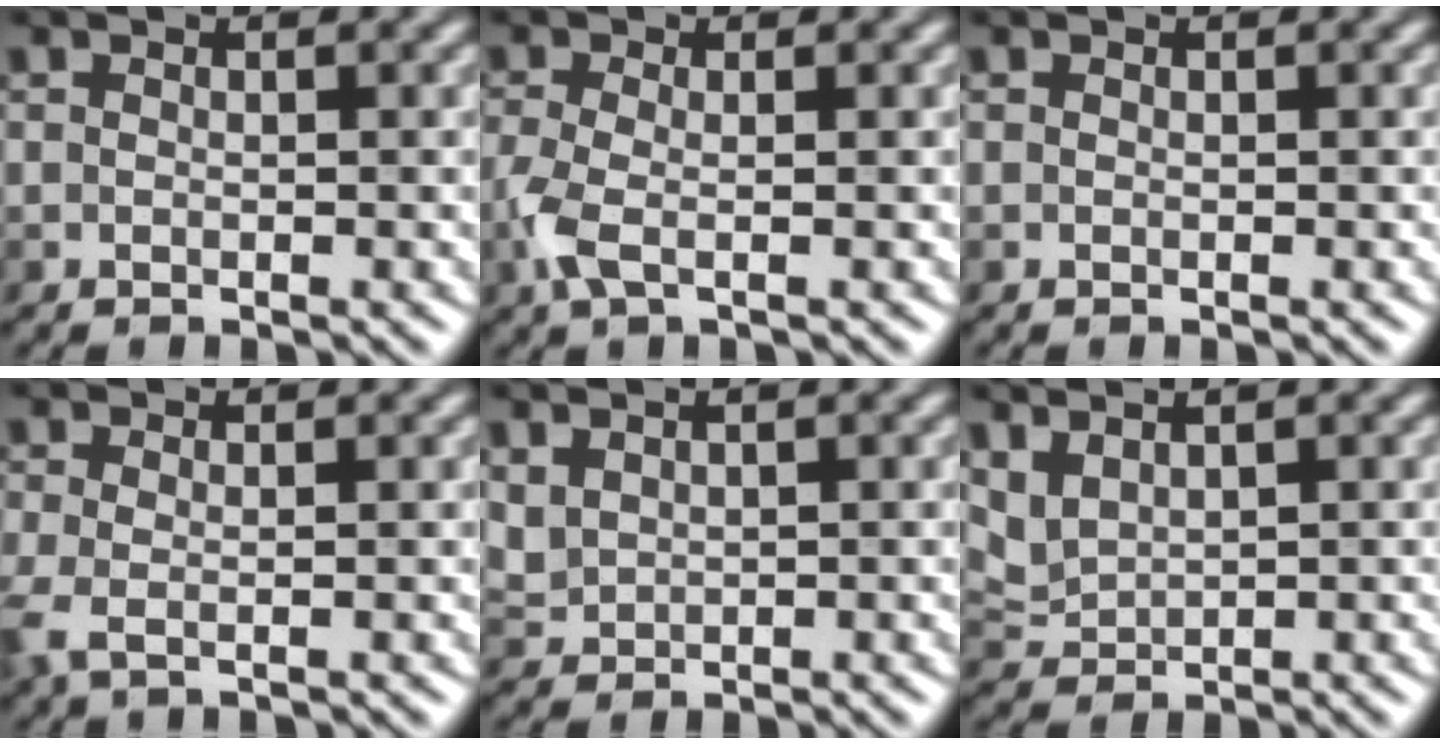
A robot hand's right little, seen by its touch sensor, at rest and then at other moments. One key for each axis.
{"total": 2.6, "fx": -0.8, "fy": 1.2, "fz": 2.2, "tx": -0.068, "ty": 0.000, "tz": -0.018}
{"total": 0.0}
{"total": 2.3, "fx": -0.5, "fy": 1.4, "fz": 1.8, "tx": -0.057, "ty": 0.001, "tz": -0.013}
{"total": 1.6, "fx": 0.9, "fy": 1.2, "fz": 0.6, "tx": -0.019, "ty": -0.006, "tz": 0.028}
{"total": 2.1, "fx": 1.4, "fy": 1.2, "fz": 1.0, "tx": -0.033, "ty": 0.000, "tz": 0.037}